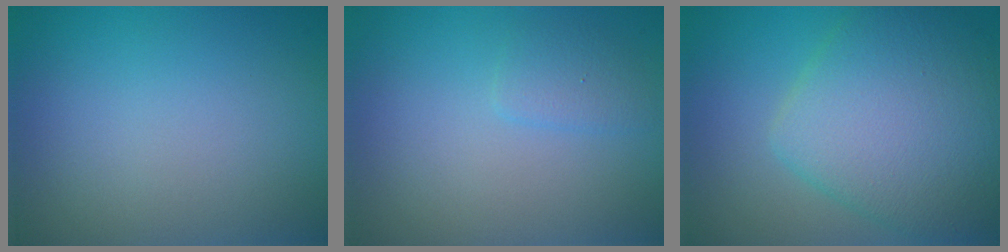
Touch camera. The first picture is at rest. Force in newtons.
{"total": 1.3, "press": 1.3, "slide": 0.1}
{"total": 7.7, "press": 7.7, "slide": 0.3}